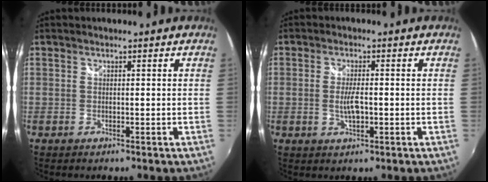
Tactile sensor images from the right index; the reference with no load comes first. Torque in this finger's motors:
{"motor_torque": [-0.06, -0.01, 0.14, 0.02]}